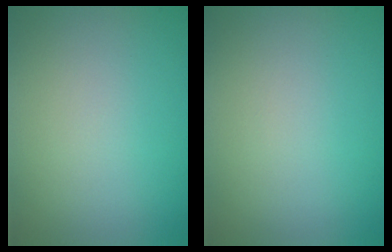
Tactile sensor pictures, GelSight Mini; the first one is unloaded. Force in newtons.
{"total": 0.0}